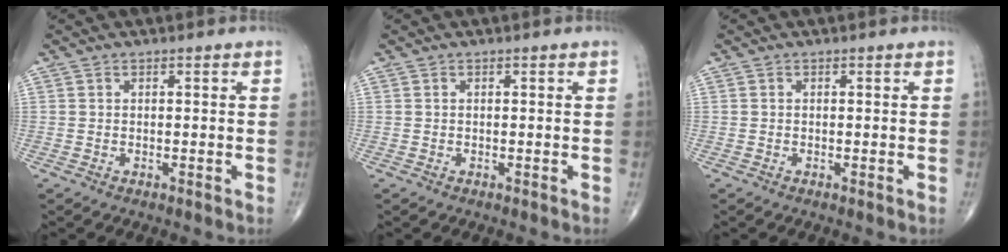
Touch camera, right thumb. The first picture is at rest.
{"total": 0.0}
{"total": 0.0}